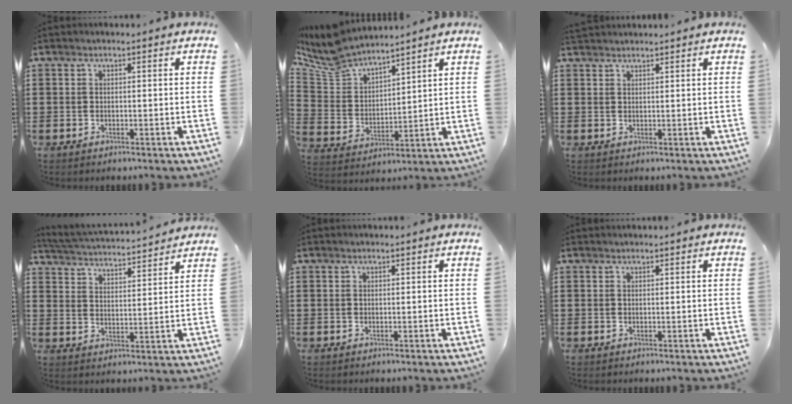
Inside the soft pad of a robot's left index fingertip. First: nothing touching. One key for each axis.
{"total": 7.9, "fx": 7.2, "fy": 2.1, "fz": 2.4, "tx": -0.084, "ty": -0.034, "tz": 0.131}
{"total": 1.4, "fx": 1.4, "fy": 0.3, "fz": 0.2, "tx": -0.008, "ty": 0.001, "tz": 0.027}
{"total": 3.8, "fx": 3.8, "fy": -0.4, "fz": 0.3, "tx": -0.029, "ty": -0.033, "tz": 0.059}
{"total": 0.0}
{"total": 0.0}